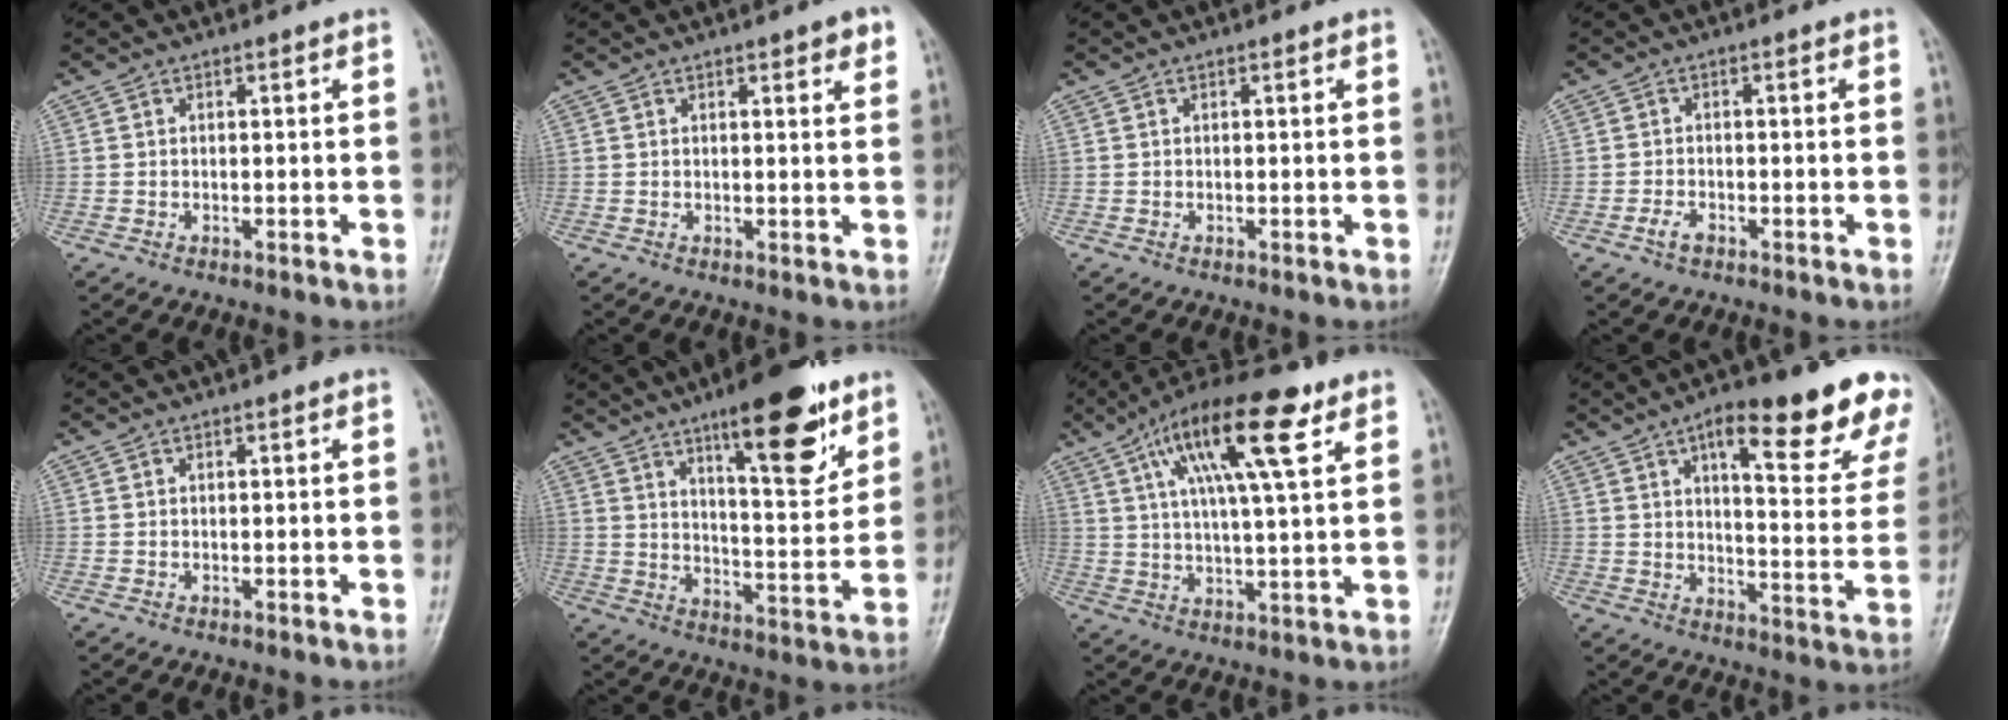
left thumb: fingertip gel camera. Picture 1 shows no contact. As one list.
[{"total": 3.1, "force": [1.8, 0.8, 2.4], "torque": [-0.023, -0.006, 0.020]}, {"total": 0.0}, {"total": 2.1, "force": [-1.3, 1.1, 1.3], "torque": [-0.028, 0.007, -0.025]}, {"total": 0.0}, {"total": 17.2, "force": [10.5, 4.9, 12.7], "torque": [-0.152, -0.061, 0.162]}, {"total": 17.3, "force": [7.9, 4.5, 14.7], "torque": [-0.240, -0.003, 0.130]}, {"total": 21.9, "force": [13.6, 6.1, 16.0], "torque": [-0.169, -0.047, 0.172]}]